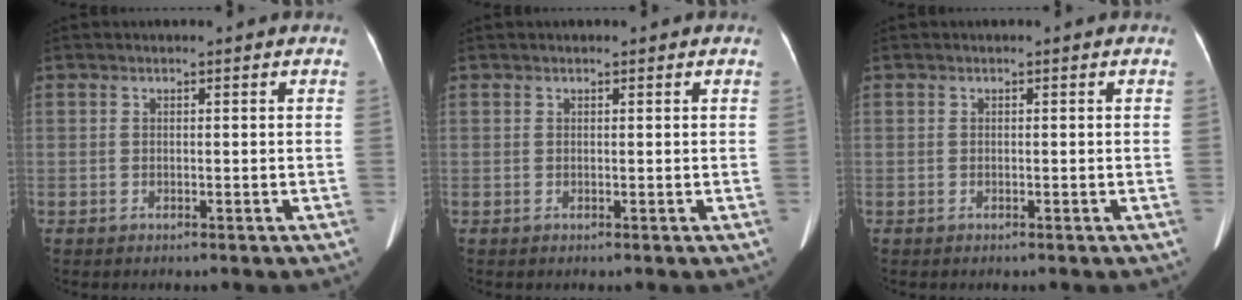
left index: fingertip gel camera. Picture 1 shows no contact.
{"total": 0.6, "force": [0.5, 0.2, 0.3], "torque": [-0.007, 0.009, 0.008]}
{"total": 0.0}